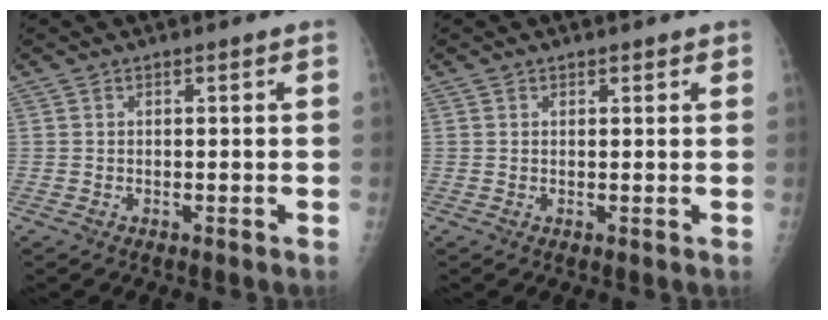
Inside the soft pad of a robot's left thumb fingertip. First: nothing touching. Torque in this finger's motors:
{"motor_torque": [-0.13, 0.01, 0.07, 0.06, 0.01]}